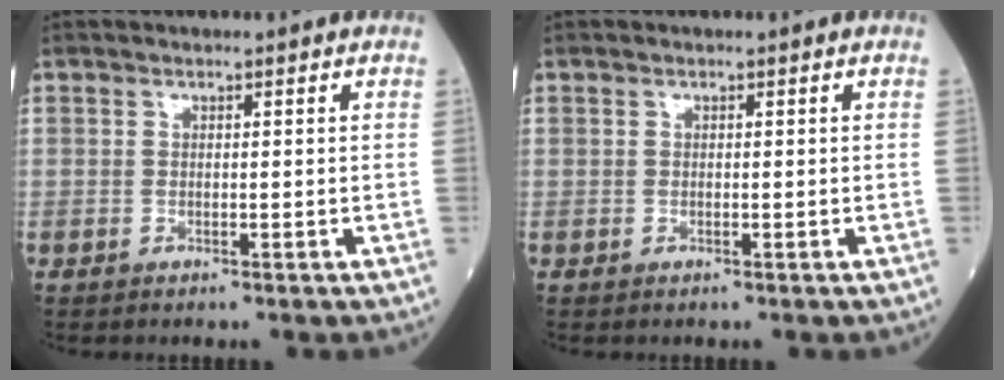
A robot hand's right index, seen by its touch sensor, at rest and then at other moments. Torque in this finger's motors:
{"motor_torque": [-0.05, 0.02, -0.04, -0.01]}